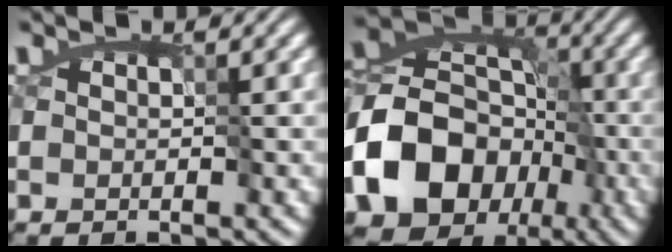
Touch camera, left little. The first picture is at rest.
{"total": 14.3, "force": [-6.4, 10.8, 6.9], "torque": [-0.133, -0.007, -0.112]}